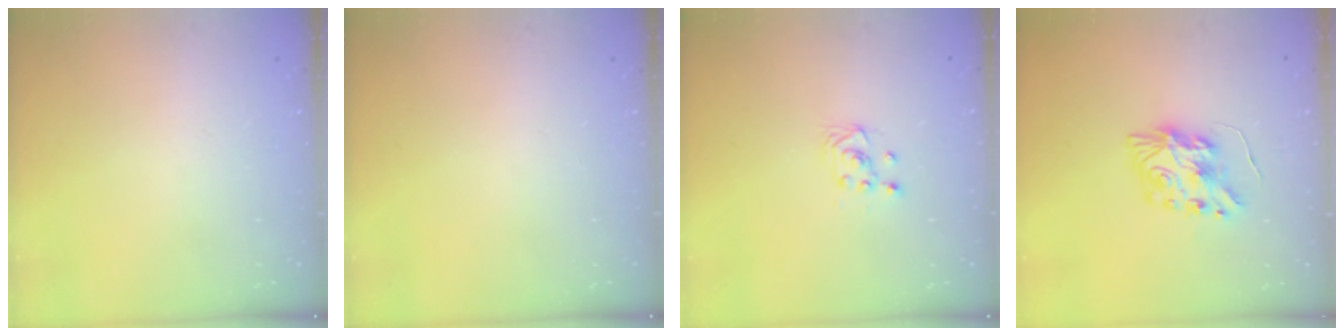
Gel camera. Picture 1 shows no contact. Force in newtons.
{"total": 0.0}
{"total": 2.5, "press": 2.2, "slide": 1.1}
{"total": 8.7, "press": 8.7, "slide": 0.3}